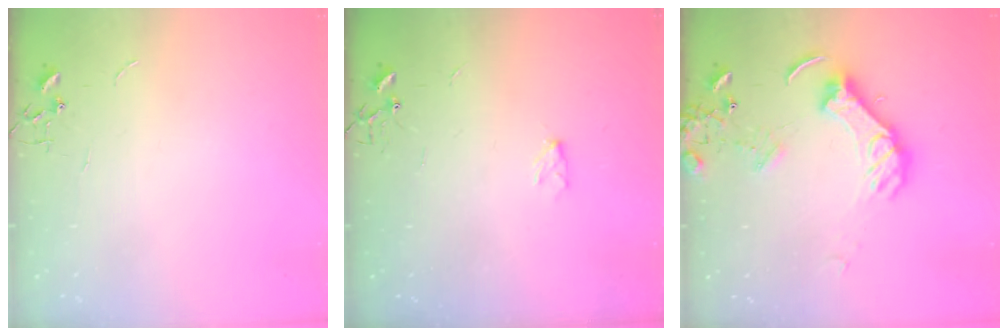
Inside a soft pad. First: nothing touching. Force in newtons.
{"total": 3.8, "press": 3.8, "slide": 0.7}
{"total": 12.7, "press": 12.6, "slide": 1.4}